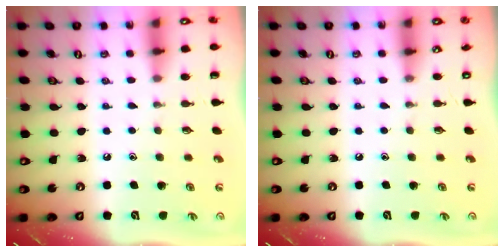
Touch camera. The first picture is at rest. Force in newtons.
{"total": 0.0}